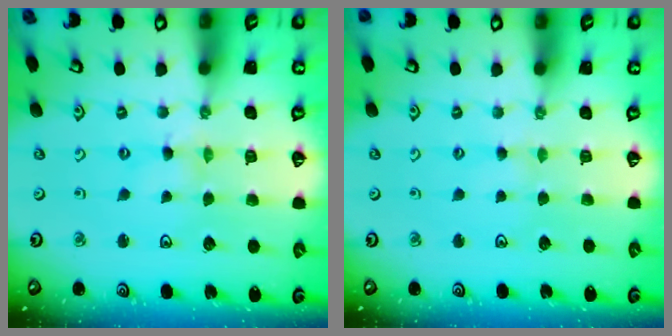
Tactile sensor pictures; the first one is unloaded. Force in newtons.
{"total": 1.9, "press": 1.9, "slide": 0.3}